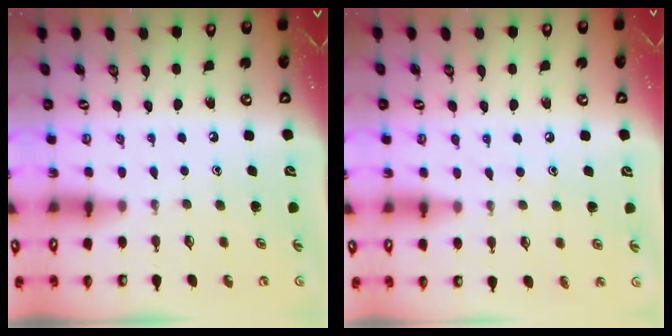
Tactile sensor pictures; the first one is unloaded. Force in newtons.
{"total": 5.2, "press": 5.2, "slide": 0.4}